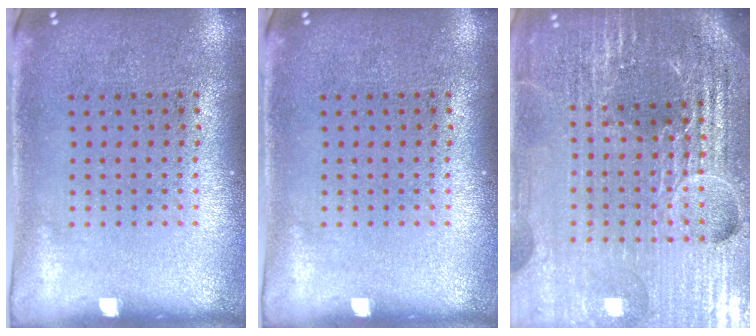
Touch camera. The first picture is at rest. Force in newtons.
{"total": 0.0}
{"total": 6.4, "press": 5.6, "slide": 3.0}